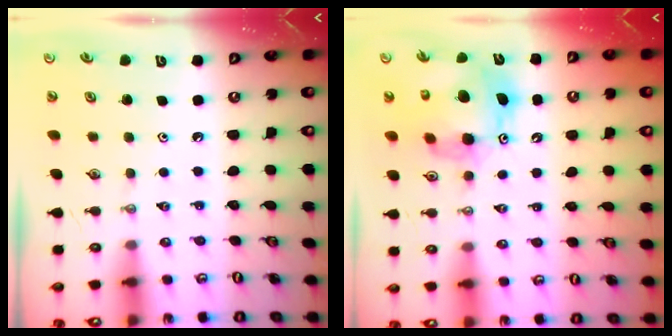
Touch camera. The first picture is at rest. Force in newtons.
{"total": 14.1, "press": 14.0, "slide": 1.1}